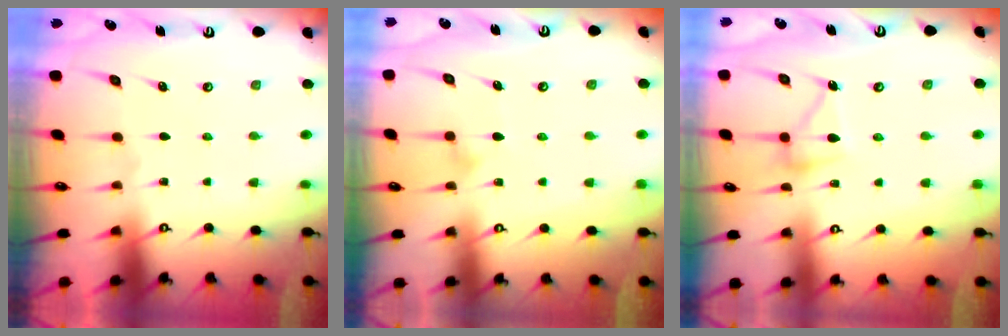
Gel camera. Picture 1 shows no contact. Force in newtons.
{"total": 8.7, "press": 8.7, "slide": 0.4}
{"total": 11.4, "press": 11.4, "slide": 0.7}